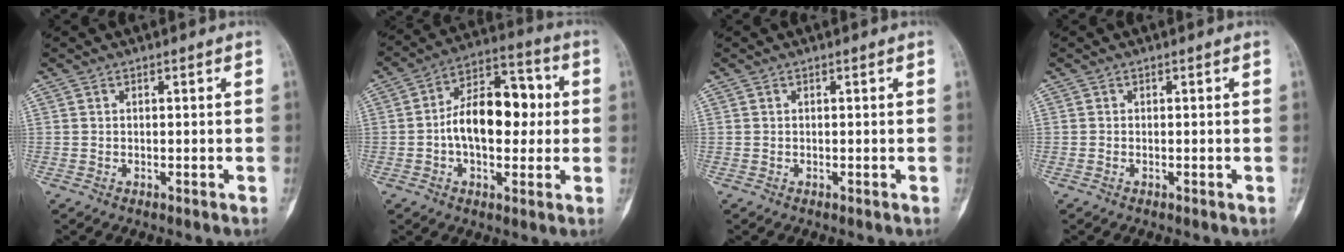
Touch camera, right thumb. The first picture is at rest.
{"total": 14.7, "force": [-0.1, 8.6, 11.9], "torque": [-0.160, 0.035, -0.010]}
{"total": 0.0}
{"total": 0.0}